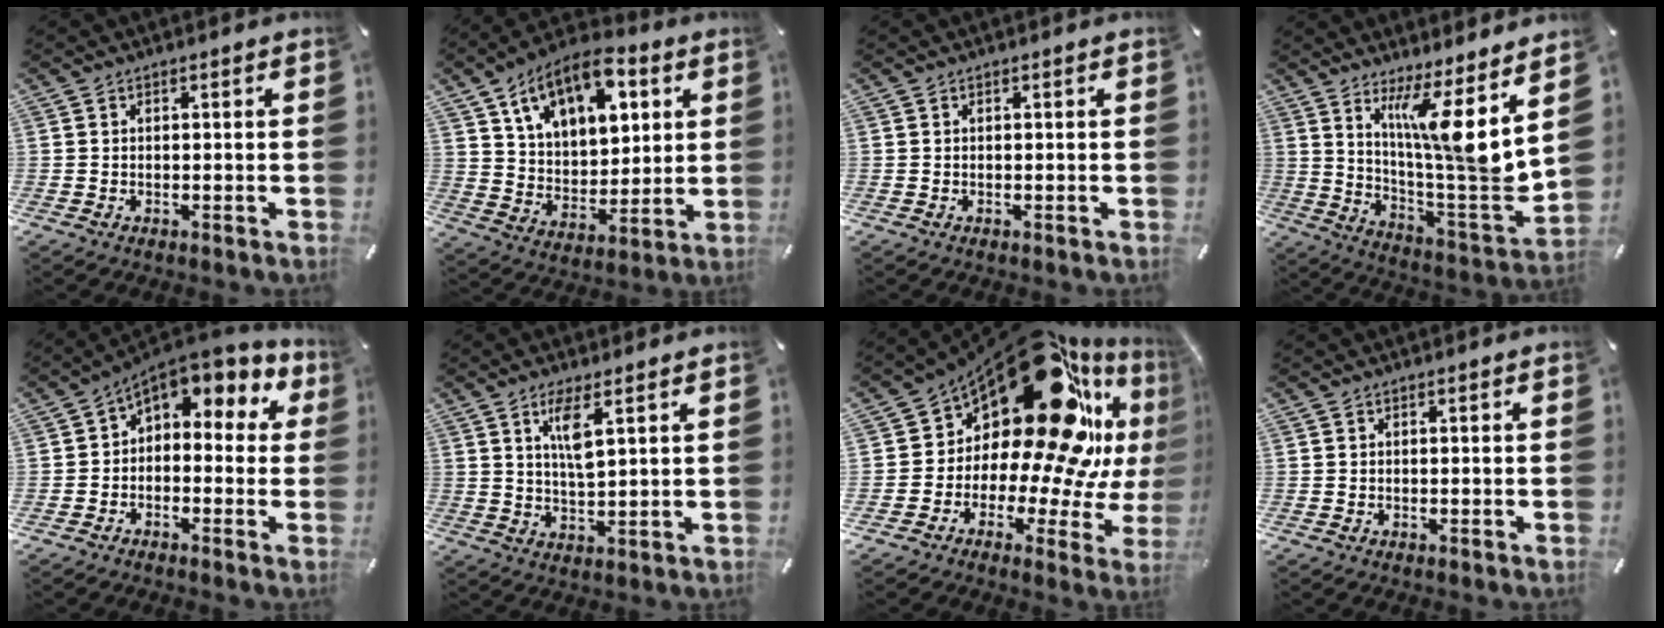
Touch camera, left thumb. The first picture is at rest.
{"total": 14.9, "force": [8.7, 9.2, 7.9], "torque": [-0.139, -0.036, 0.157]}
{"total": 0.0}
{"total": 14.3, "force": [7.6, 0.2, 12.1], "torque": [-0.190, -0.085, 0.113]}
{"total": 5.8, "force": [2.0, 3.8, 3.9], "torque": [-0.065, -0.014, 0.036]}
{"total": 6.5, "force": [3.1, 1.5, 5.5], "torque": [-0.101, -0.006, 0.048]}
{"total": 27.7, "force": [12.7, 14.0, 20.3], "torque": [-0.301, -0.128, 0.227]}
{"total": 0.0}